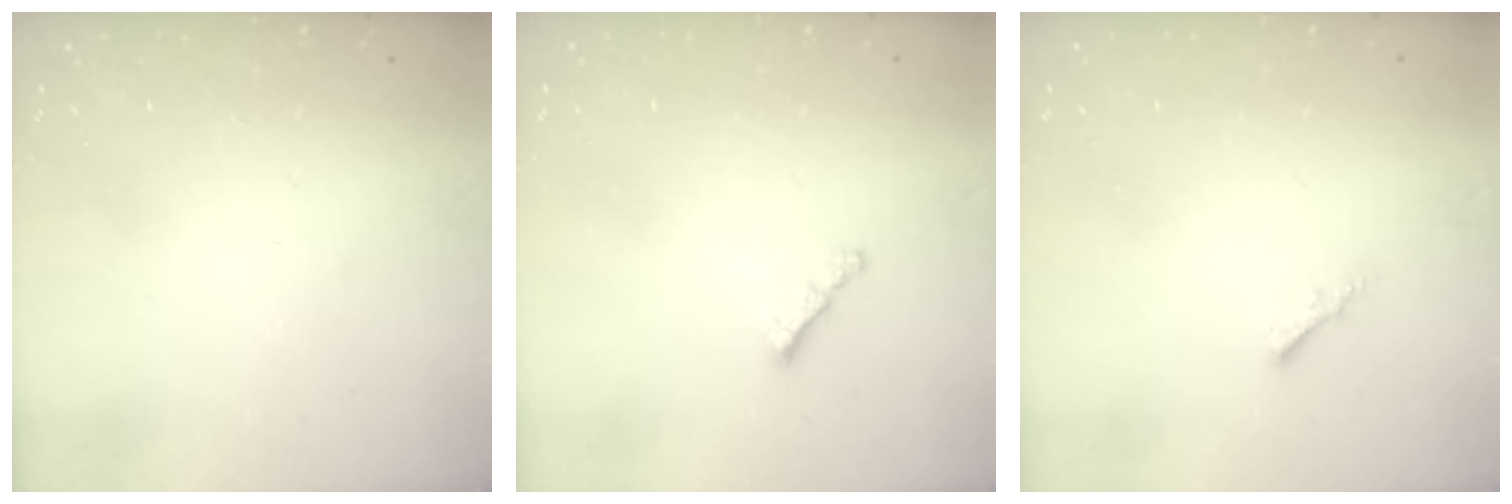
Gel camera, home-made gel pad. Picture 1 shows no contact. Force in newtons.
{"total": 1.6, "press": 1.5, "slide": 0.5}
{"total": 1.8, "press": 1.7, "slide": 0.5}